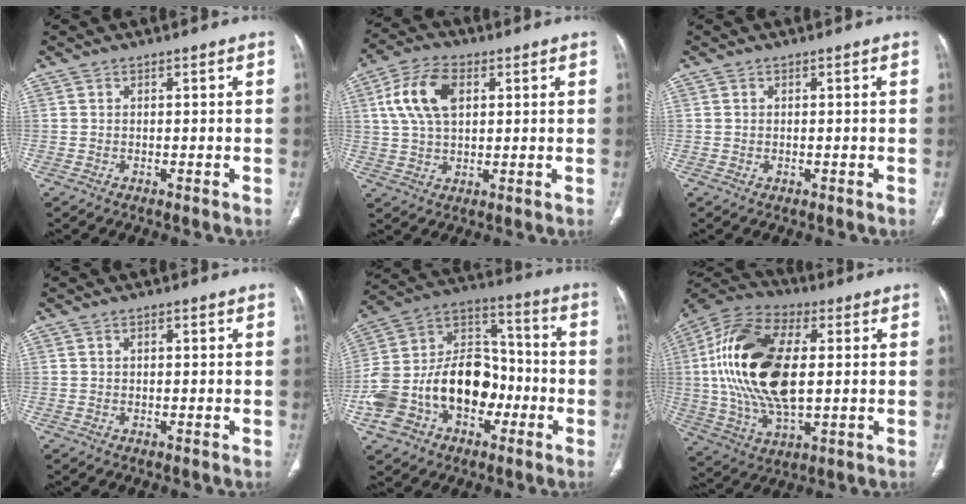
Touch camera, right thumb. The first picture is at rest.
{"total": 10.9, "force": [3.1, 6.5, 8.2], "torque": [-0.157, 0.007, 0.056]}
{"total": 0.0}
{"total": 0.9, "force": [0.3, 0.6, 0.7], "torque": [-0.011, 0.005, 0.003]}
{"total": 21.9, "force": [-6.2, 15.3, 14.3], "torque": [-0.245, 0.070, -0.103]}
{"total": 23.6, "force": [2.5, 12.3, 20.0], "torque": [-0.401, 0.001, 0.041]}